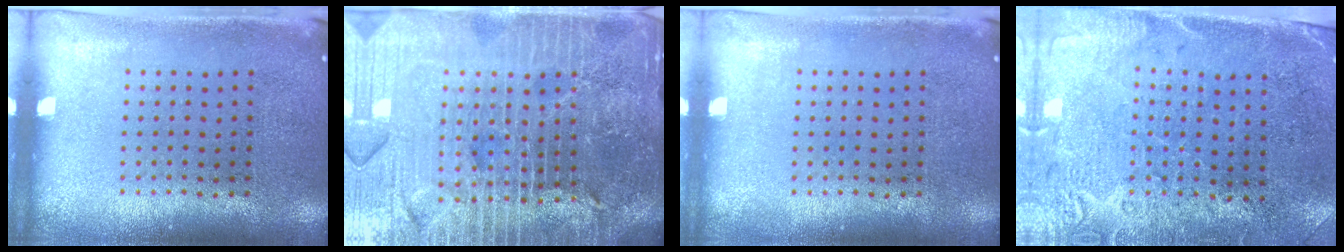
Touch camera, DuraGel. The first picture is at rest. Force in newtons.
{"total": 6.5, "press": 5.7, "slide": 3.1}
{"total": 0.0}
{"total": 2.7, "press": 2.4, "slide": 1.2}